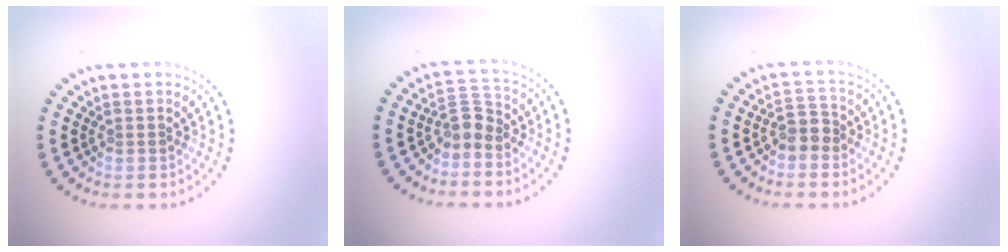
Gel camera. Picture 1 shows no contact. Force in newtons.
{"total": 2.3, "press": 1.8, "slide": 1.4}
{"total": 1.9, "press": 1.8, "slide": 0.8}